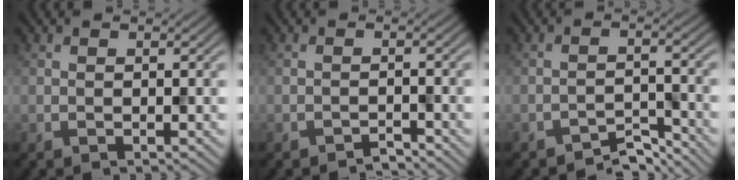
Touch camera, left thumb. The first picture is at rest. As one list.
[{"total": 1.4, "force": [-1.3, 0.1, 0.4], "torque": [-0.004, 0.003, -0.028]}, {"total": 3.6, "force": [-3.4, 0.6, 1.1], "torque": [-0.013, 0.005, -0.062]}]